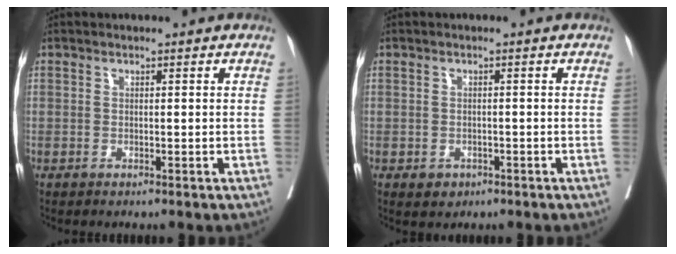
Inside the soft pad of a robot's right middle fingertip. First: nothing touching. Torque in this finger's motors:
{"motor_torque": [0.14, -0.12, -0.05, 0.00]}